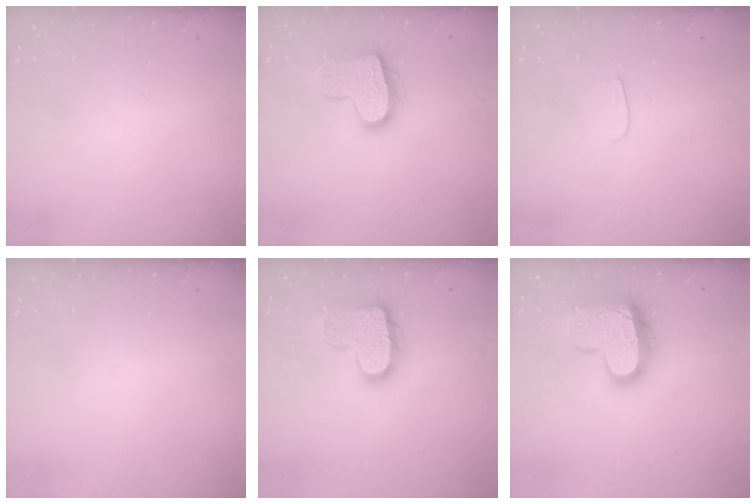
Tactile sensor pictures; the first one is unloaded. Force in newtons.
{"total": 16.1, "press": 16.1, "slide": 0.9}
{"total": 3.0, "press": 3.0, "slide": 0.4}
{"total": 0.0}
{"total": 15.5, "press": 15.4, "slide": 1.0}
{"total": 18.4, "press": 18.3, "slide": 1.7}